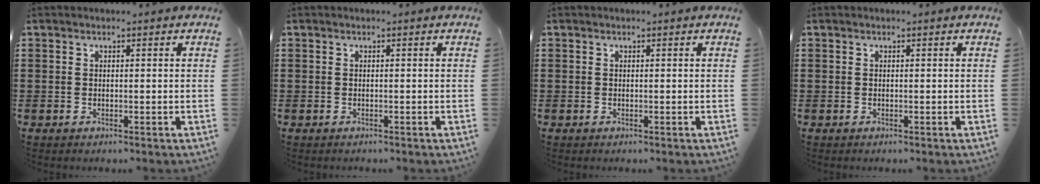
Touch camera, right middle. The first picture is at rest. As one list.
[{"total": 0.0}, {"total": 0.0}, {"total": 0.0}]